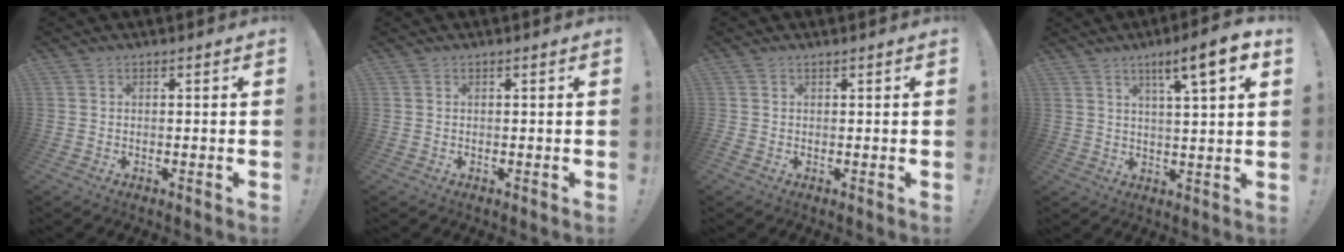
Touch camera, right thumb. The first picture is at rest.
{"total": 0.0}
{"total": 0.6, "force": [0.4, 0.4, 0.2], "torque": [-0.005, 0.001, 0.008]}
{"total": 9.7, "force": [4.9, 0.9, 8.3], "torque": [-0.116, -0.026, 0.071]}